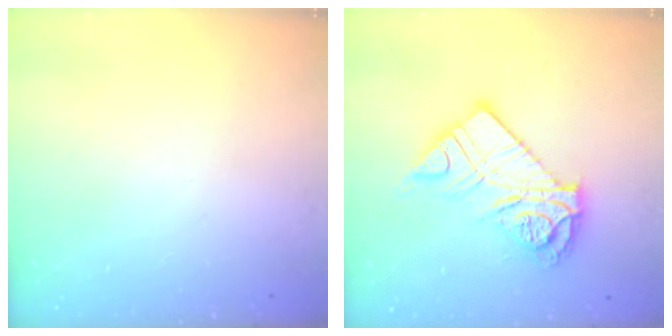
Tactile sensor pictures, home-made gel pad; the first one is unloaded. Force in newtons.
{"total": 16.4, "press": 16.4, "slide": 1.4}